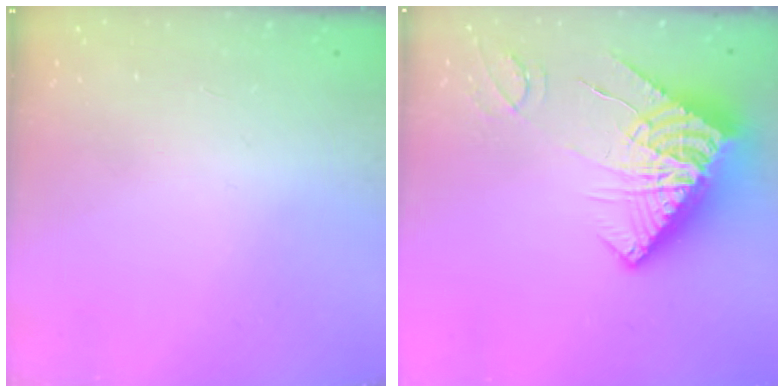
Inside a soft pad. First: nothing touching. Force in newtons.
{"total": 16.3, "press": 16.2, "slide": 1.8}